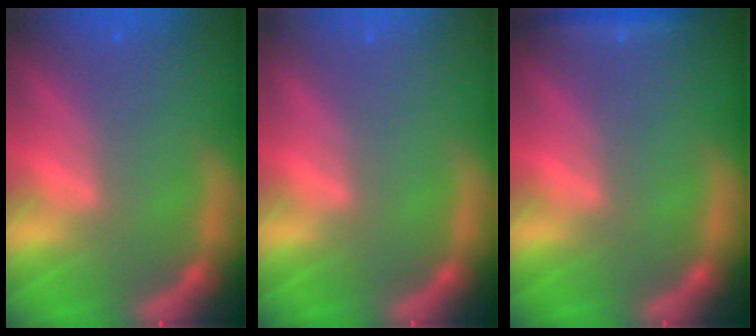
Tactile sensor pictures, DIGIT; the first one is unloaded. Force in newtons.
{"total": 0.0}
{"total": 1.4}